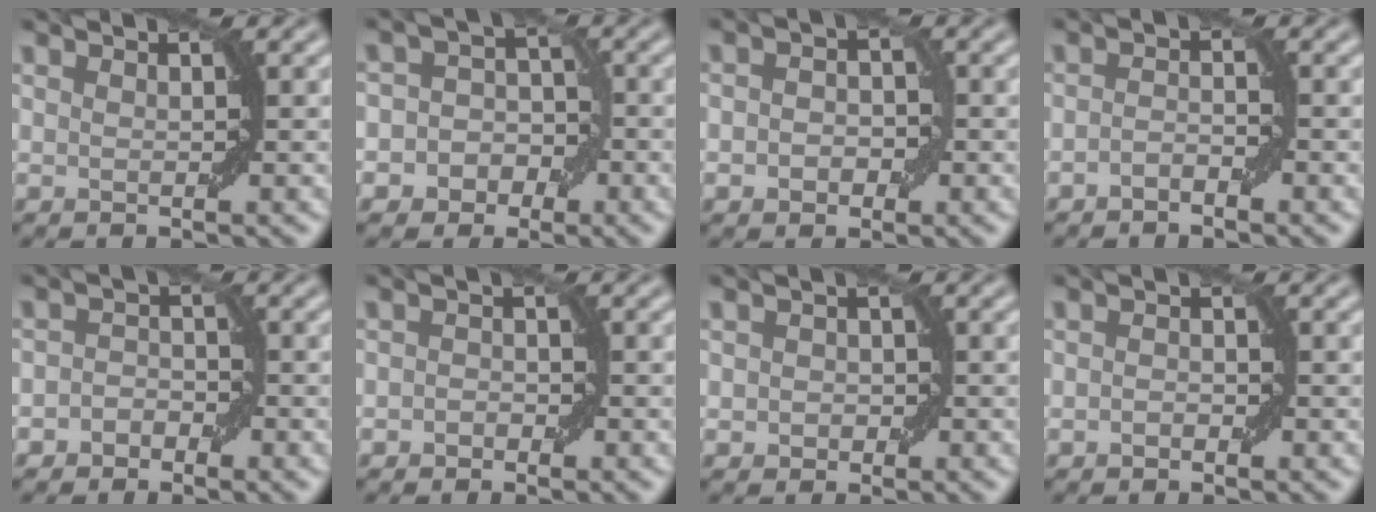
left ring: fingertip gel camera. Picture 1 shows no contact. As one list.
[{"total": 5.1, "force": [-1.8, 4.6, 1.4], "torque": [0.003, 0.022, -0.047]}, {"total": 2.4, "force": [-0.5, 1.8, 1.4], "torque": [-0.013, 0.001, -0.015]}, {"total": 1.2, "force": [-0.9, 0.4, 0.8], "torque": [-0.016, 0.005, -0.019]}, {"total": 1.7, "force": [-1.1, 1.3, 0.5], "torque": [0.000, 0.007, -0.025]}, {"total": 1.1, "force": [-0.6, 0.8, 0.3], "torque": [-0.005, 0.002, -0.013]}, {"total": 1.4, "force": [-0.3, 1.2, 0.6], "torque": [-0.003, -0.001, -0.007]}, {"total": 0.8, "force": [-0.4, 0.5, 0.5], "torque": [-0.009, 0.003, -0.007]}]